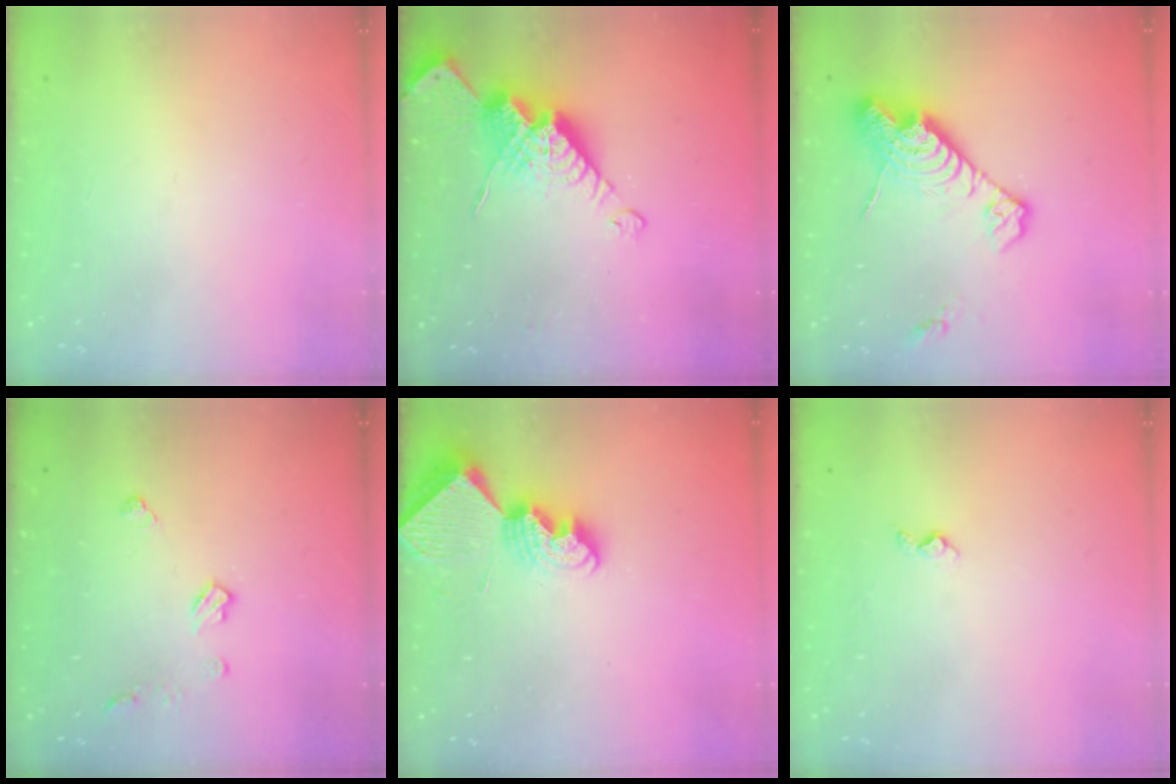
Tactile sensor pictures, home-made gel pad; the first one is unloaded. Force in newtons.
{"total": 15.4, "press": 15.3, "slide": 1.3}
{"total": 14.2, "press": 14.2, "slide": 1.3}
{"total": 6.3, "press": 6.3, "slide": 0.1}
{"total": 8.2, "press": 8.2, "slide": 0.4}
{"total": 3.4, "press": 3.4, "slide": 0.5}